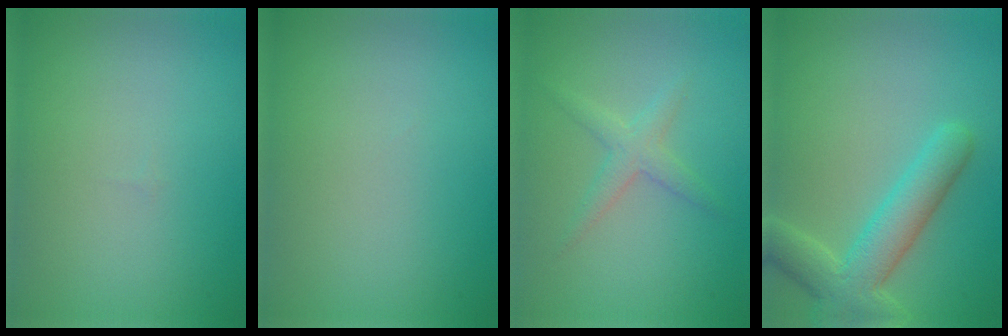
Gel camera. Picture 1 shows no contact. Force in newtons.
{"total": 0.0}
{"total": 2.0, "press": 2.0, "slide": 0.1}
{"total": 5.3, "press": 5.3, "slide": 0.4}